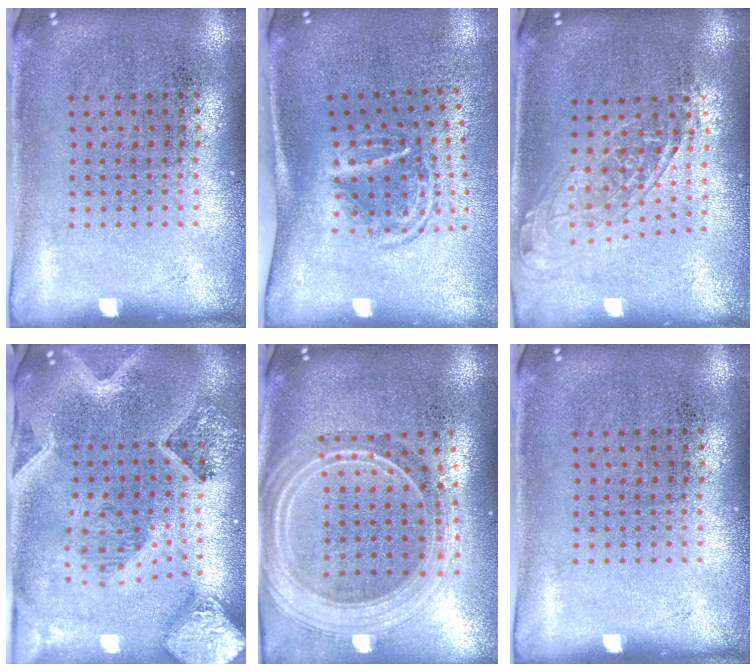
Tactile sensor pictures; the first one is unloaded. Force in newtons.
{"total": 1.7, "press": 1.1, "slide": 1.3}
{"total": 1.6, "press": 1.3, "slide": 0.9}
{"total": 3.0, "press": 2.6, "slide": 1.5}
{"total": 2.6, "press": 2.2, "slide": 1.4}
{"total": 0.0}